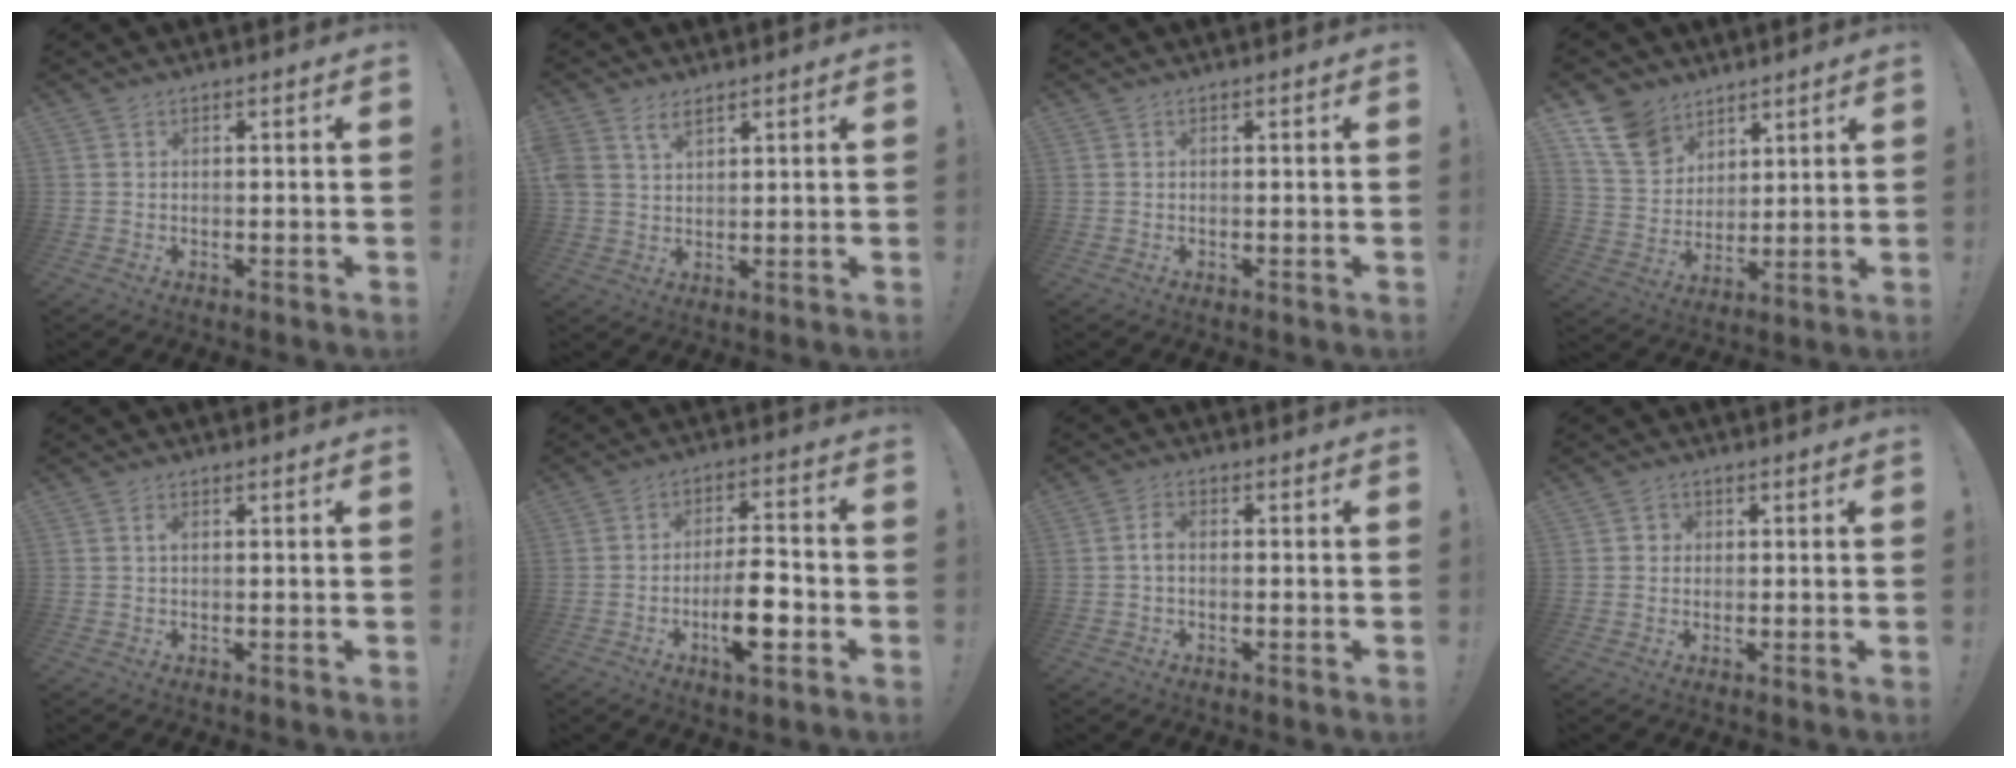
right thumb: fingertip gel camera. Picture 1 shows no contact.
{"total": 5.0, "force": [3.3, 2.7, 2.5], "torque": [-0.050, -0.009, 0.065]}
{"total": 0.0}
{"total": 13.1, "force": [8.5, 8.9, 4.4], "torque": [-0.088, -0.047, 0.172]}
{"total": 0.8, "force": [0.0, 0.3, 0.7], "torque": [-0.011, 0.002, -0.001]}
{"total": 11.9, "force": [-4.2, 3.9, 10.4], "torque": [-0.182, 0.012, -0.073]}
{"total": 2.6, "force": [-0.4, 1.5, 2.1], "torque": [-0.041, 0.008, -0.005]}
{"total": 2.0, "force": [-0.1, 1.9, 0.6], "torque": [-0.006, 0.003, -0.003]}